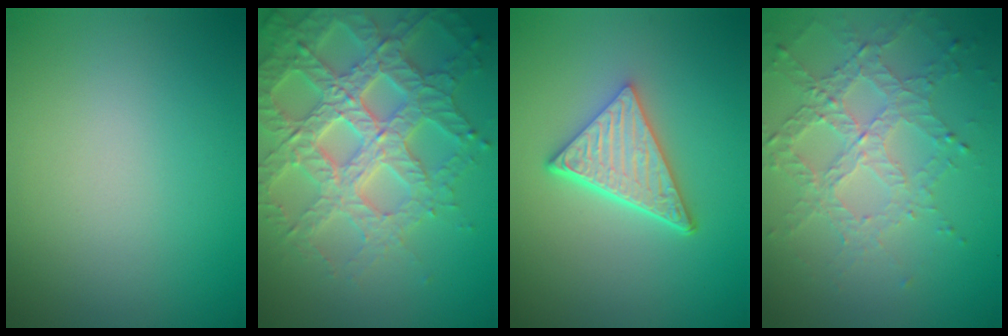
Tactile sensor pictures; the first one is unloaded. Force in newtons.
{"total": 7.0, "press": 6.8, "slide": 1.7}
{"total": 4.9, "press": 3.7, "slide": 3.3}
{"total": 4.5, "press": 3.3, "slide": 3.1}